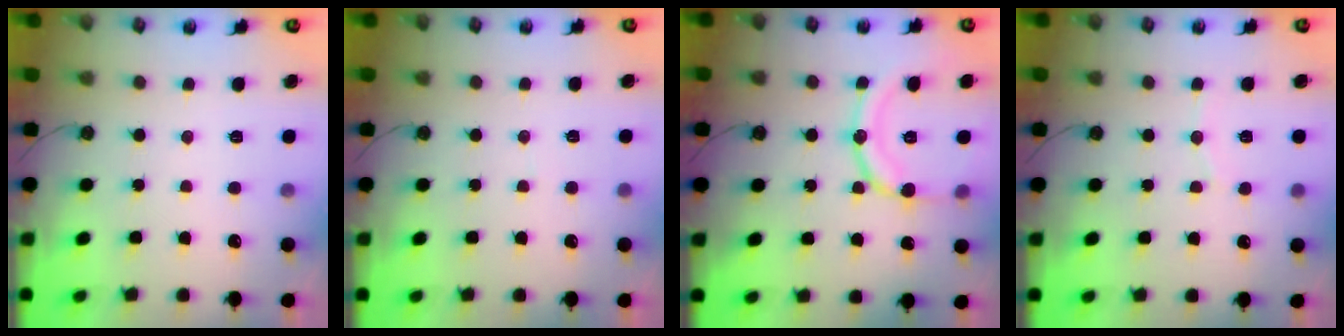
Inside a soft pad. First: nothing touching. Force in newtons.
{"total": 1.8, "press": 1.7, "slide": 0.1}
{"total": 14.3, "press": 14.2, "slide": 1.0}
{"total": 5.3, "press": 5.2, "slide": 0.7}